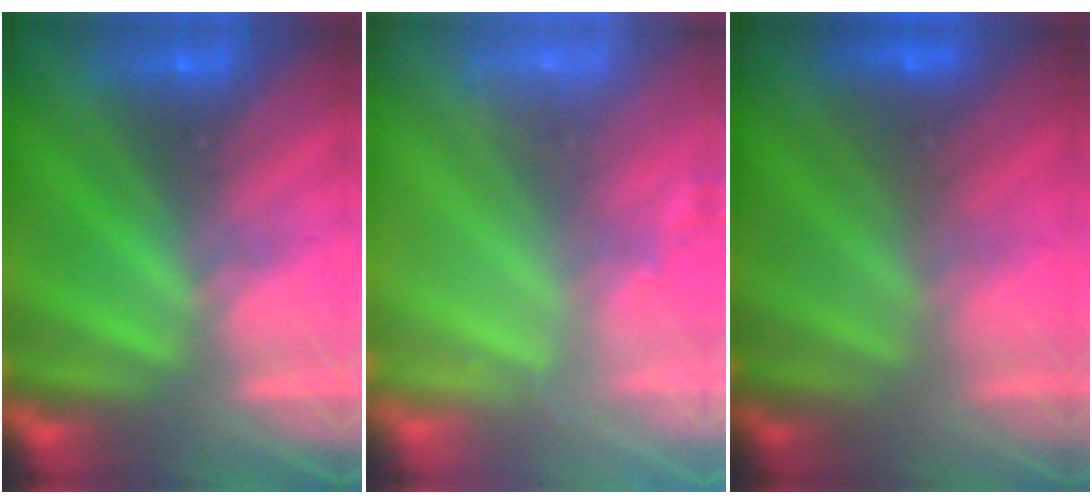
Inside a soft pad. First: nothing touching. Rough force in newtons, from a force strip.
{"total": 2.9}
{"total": 2.4}